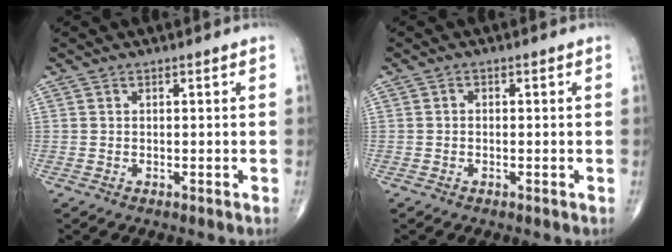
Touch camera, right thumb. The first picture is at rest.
{"total": 0.7, "force": [-0.1, 0.6, 0.4], "torque": [0.000, 0.003, -0.005]}